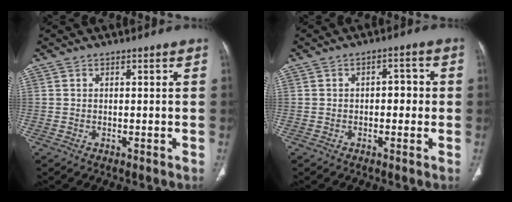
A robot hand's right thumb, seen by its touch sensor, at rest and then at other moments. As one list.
[{"total": 3.6, "force": [-0.2, 2.2, 2.8], "torque": [-0.019, 0.012, -0.009]}]